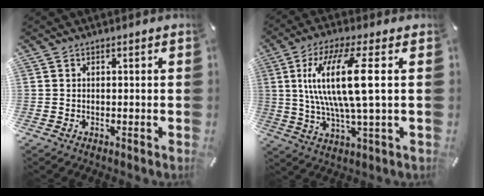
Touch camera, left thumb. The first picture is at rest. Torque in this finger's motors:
{"motor_torque": [0.03, 1.41, 2.33, -0.44, 0.66]}